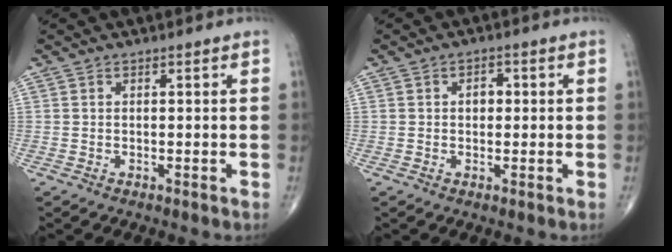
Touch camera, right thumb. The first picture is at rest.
{"total": 2.3, "force": [0.2, 1.7, 1.6], "torque": [-0.012, 0.006, 0.000]}